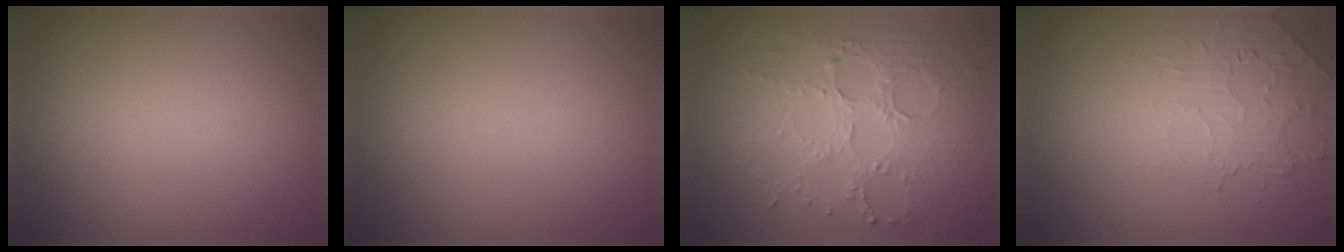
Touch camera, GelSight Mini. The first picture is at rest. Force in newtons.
{"total": 0.0}
{"total": 4.6, "press": 3.7, "slide": 2.8}
{"total": 2.0, "press": 0.9, "slide": 1.8}